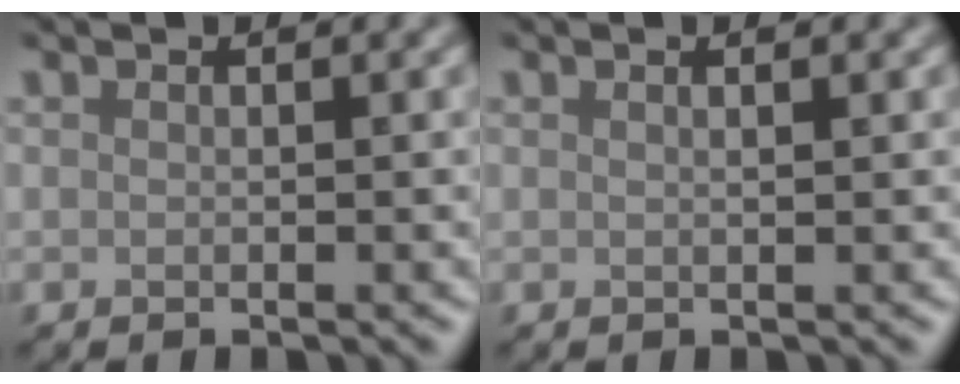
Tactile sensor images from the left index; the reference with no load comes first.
{"total": 1.4, "force": [0.8, 0.5, 1.1], "torque": [-0.004, -0.002, 0.002]}